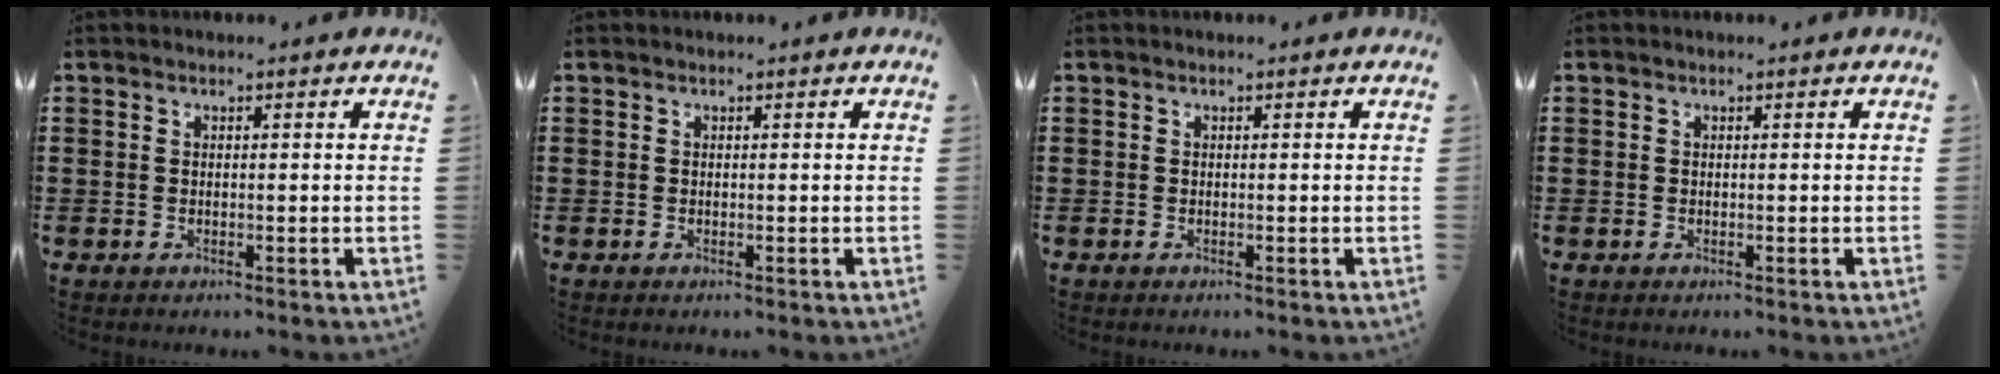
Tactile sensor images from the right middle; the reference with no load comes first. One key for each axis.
{"total": 0.0}
{"total": 0.0}
{"total": 0.0}